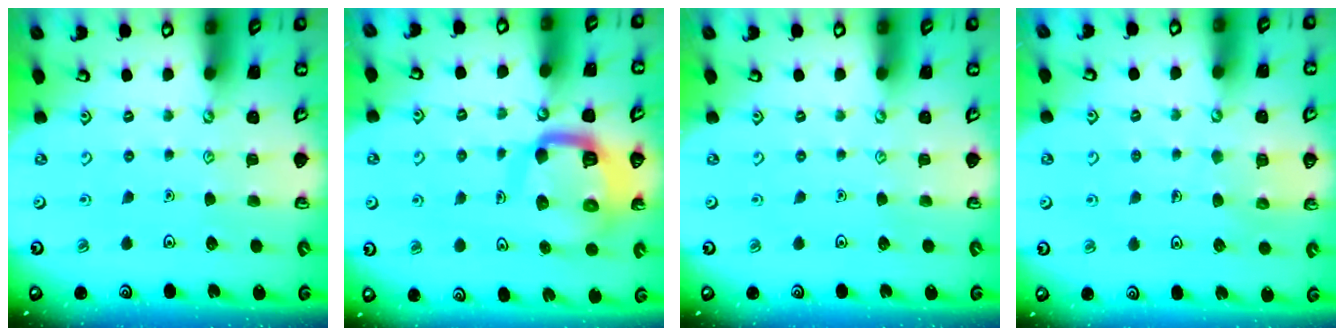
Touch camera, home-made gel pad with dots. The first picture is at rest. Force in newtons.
{"total": 13.0, "press": 13.0, "slide": 1.3}
{"total": 0.0}
{"total": 5.6, "press": 5.6, "slide": 0.4}